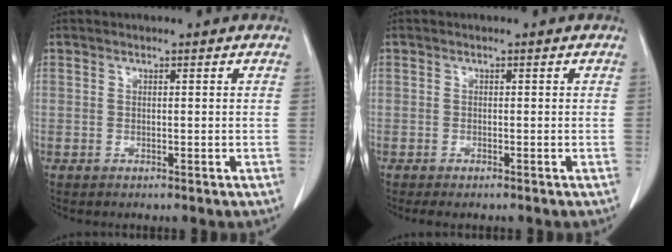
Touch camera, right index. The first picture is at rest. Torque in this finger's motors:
{"motor_torque": [0.20, -0.04, 0.04, 0.00]}